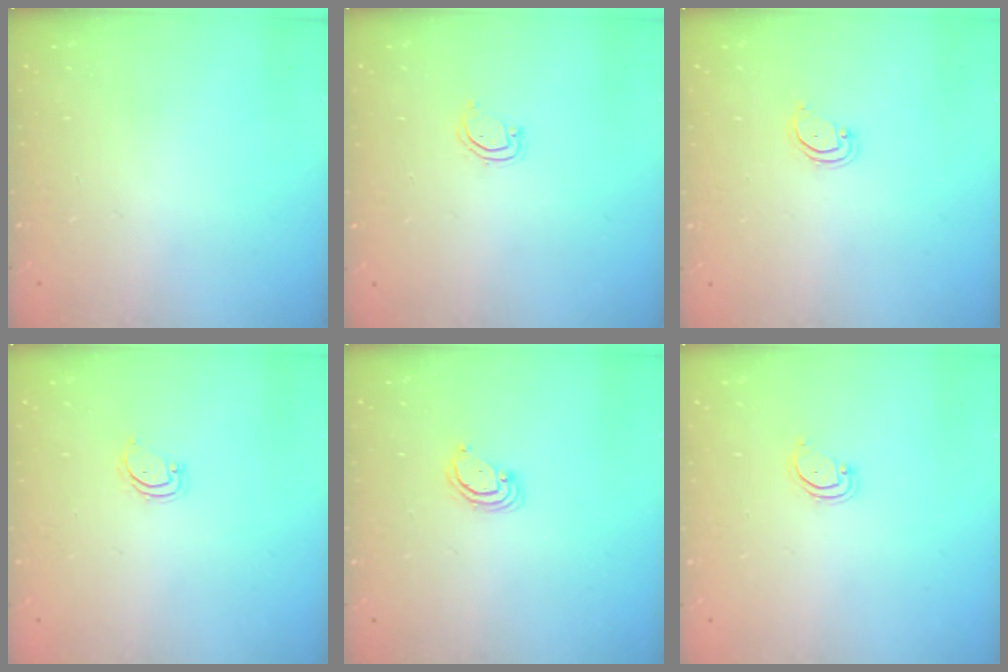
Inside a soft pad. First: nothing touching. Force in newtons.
{"total": 3.5, "press": 3.5, "slide": 0.3}
{"total": 3.0, "press": 3.0, "slide": 0.2}
{"total": 2.8, "press": 2.8, "slide": 0.3}
{"total": 3.0, "press": 3.0, "slide": 0.3}
{"total": 3.0, "press": 3.0, "slide": 0.2}